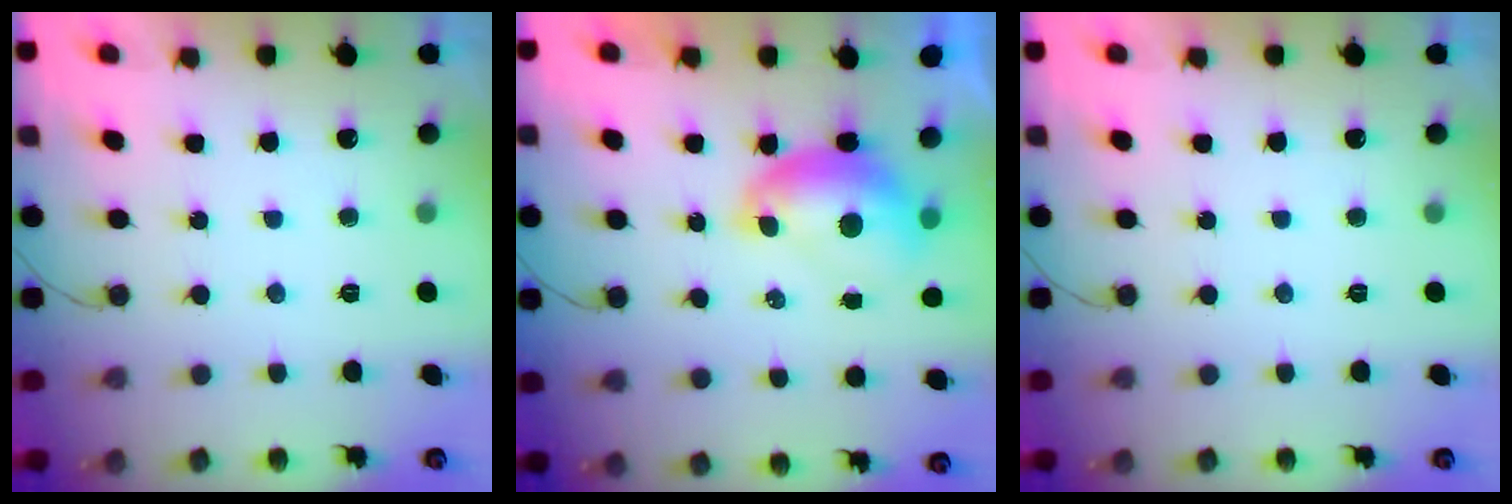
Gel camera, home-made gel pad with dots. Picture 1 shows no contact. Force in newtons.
{"total": 8.0, "press": 7.9, "slide": 1.0}
{"total": 0.0}